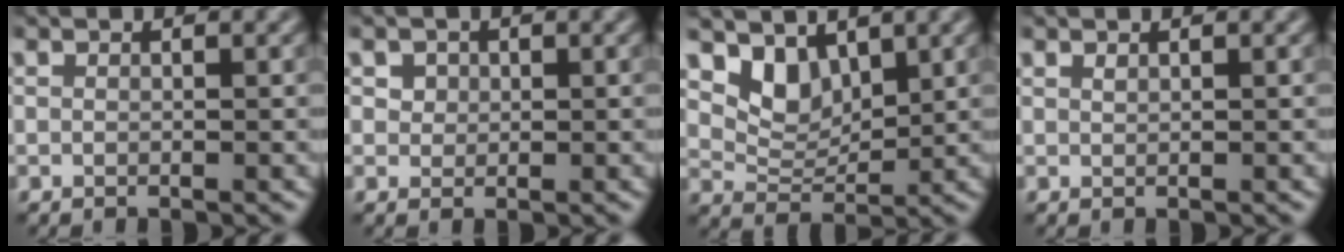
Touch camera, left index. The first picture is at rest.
{"total": 2.7, "force": [1.1, 2.1, 1.2], "torque": [-0.034, 0.009, 0.015]}
{"total": 3.0, "force": [1.9, 1.8, 1.4], "torque": [-0.034, -0.014, 0.036]}
{"total": 0.0}